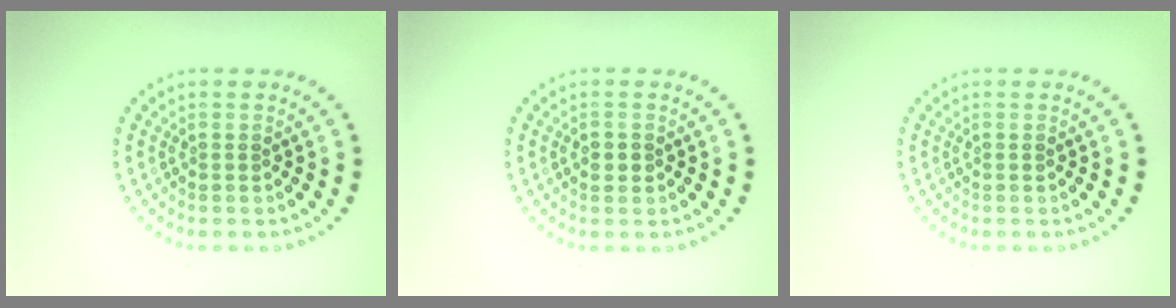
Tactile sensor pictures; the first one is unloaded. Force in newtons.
{"total": 1.2, "press": 1.1, "slide": 0.2}
{"total": 0.0}